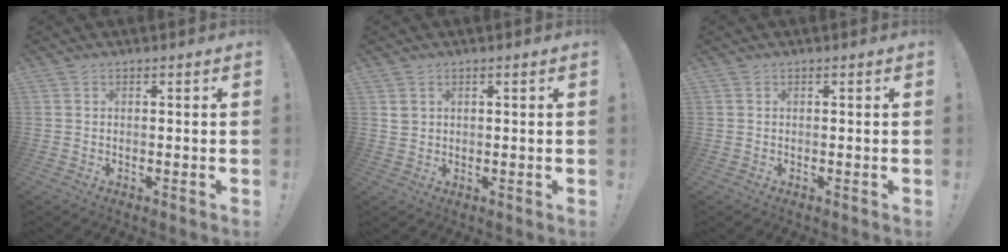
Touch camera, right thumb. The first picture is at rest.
{"total": 2.2, "force": [1.2, 1.7, 0.8], "torque": [-0.001, -0.006, 0.020]}
{"total": 0.0}